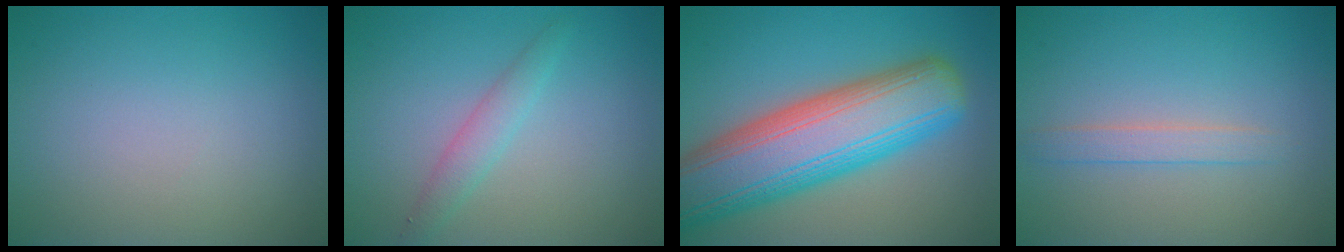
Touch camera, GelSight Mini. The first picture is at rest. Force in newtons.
{"total": 1.9, "press": 1.9, "slide": 0.1}
{"total": 12.5, "press": 12.4, "slide": 0.7}
{"total": 1.6, "press": 1.6, "slide": 0.0}